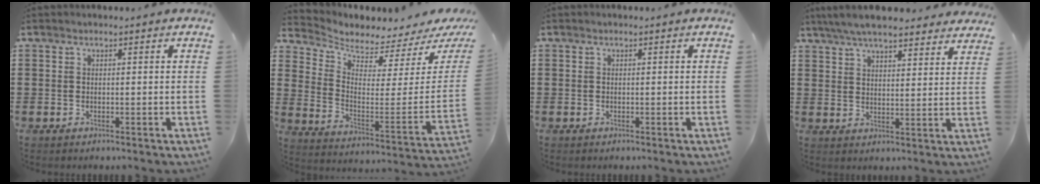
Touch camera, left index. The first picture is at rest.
{"total": 2.6, "force": [2.5, 0.2, 0.7], "torque": [-0.038, -0.044, 0.038]}
{"total": 0.0}
{"total": 6.4, "force": [6.0, 0.6, 2.3], "torque": [-0.063, -0.018, 0.111]}